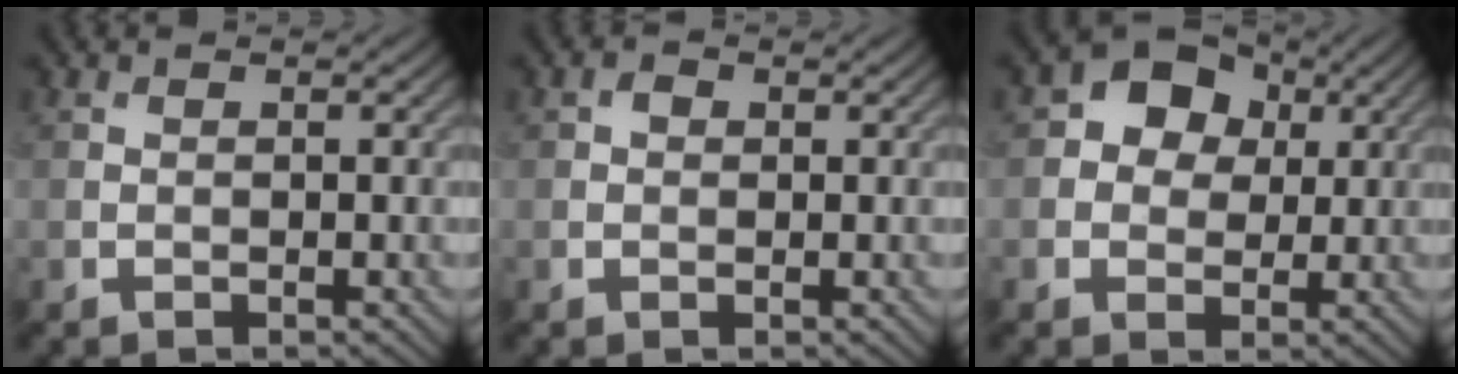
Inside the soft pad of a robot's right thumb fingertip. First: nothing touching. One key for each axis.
{"total": 1.0, "fx": 0.2, "fy": 0.8, "fz": 0.5, "tx": -0.009, "ty": -0.001, "tz": -0.001}
{"total": 6.5, "fx": 1.9, "fy": 5.2, "fz": 3.3, "tx": -0.066, "ty": 0.010, "tz": 0.010}